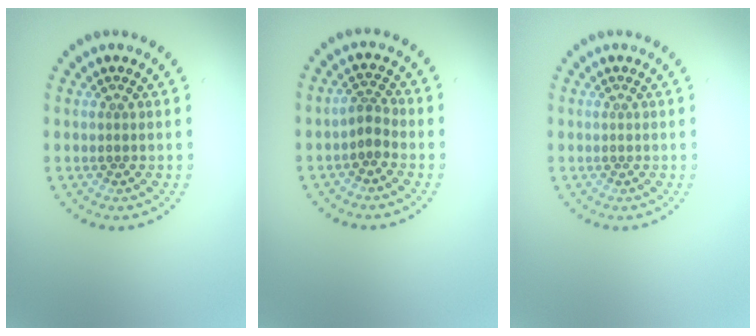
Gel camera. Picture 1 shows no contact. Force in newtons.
{"total": 1.6, "press": 1.2, "slide": 1.0}
{"total": 0.0}